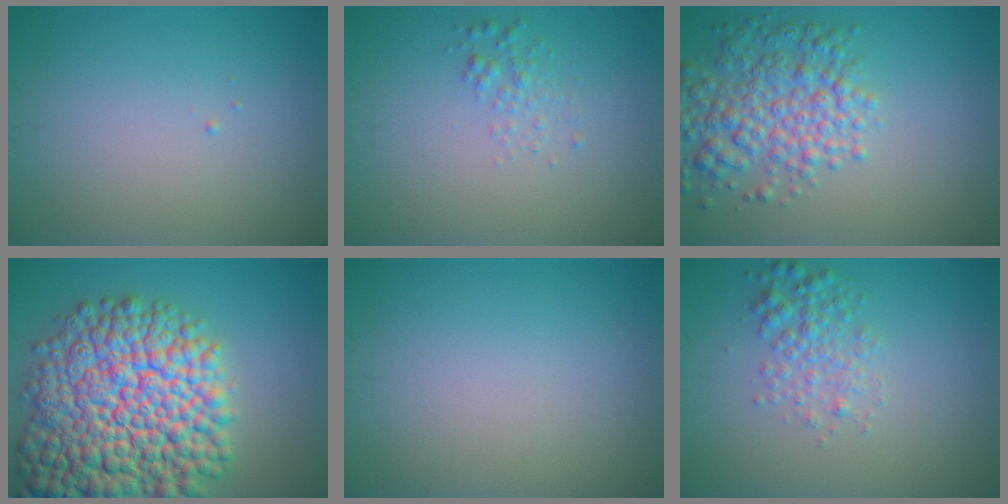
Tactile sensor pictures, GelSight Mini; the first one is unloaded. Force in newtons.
{"total": 1.2, "press": 1.2, "slide": 0.0}
{"total": 5.6, "press": 5.6, "slide": 0.2}
{"total": 16.8, "press": 16.8, "slide": 0.7}
{"total": 0.0}
{"total": 2.5, "press": 2.5, "slide": 0.0}